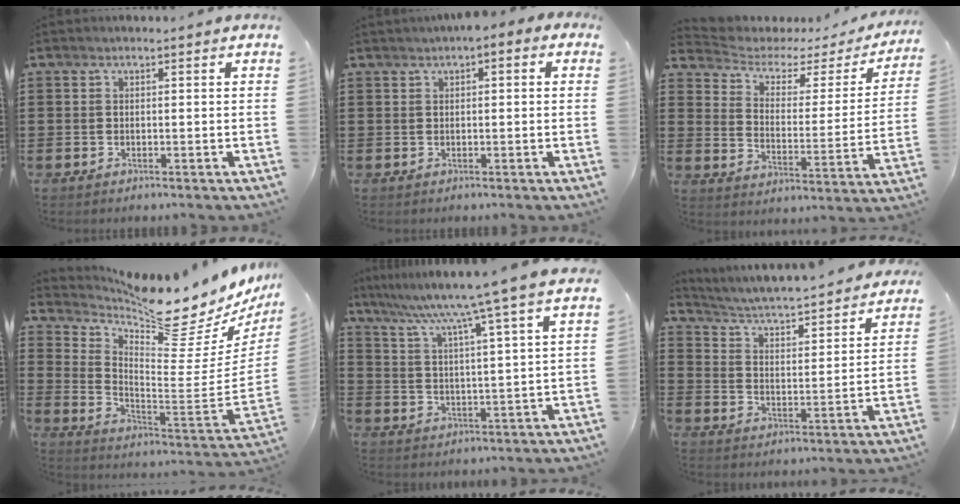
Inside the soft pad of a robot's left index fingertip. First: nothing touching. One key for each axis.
{"total": 1.4, "fx": 0.3, "fy": 0.6, "fz": 1.2, "tx": -0.025, "ty": 0.003, "tz": 0.004}
{"total": 3.5, "fx": 2.3, "fy": 2.2, "fz": 1.6, "tx": -0.051, "ty": -0.011, "tz": 0.030}
{"total": 9.5, "fx": 8.7, "fy": 0.7, "fz": 3.9, "tx": -0.089, "ty": -0.099, "tz": 0.139}
{"total": 8.4, "fx": 7.1, "fy": -2.0, "fz": 4.1, "tx": -0.108, "ty": -0.050, "tz": 0.109}
{"total": 3.0, "fx": 2.8, "fy": 0.0, "fz": 1.1, "tx": -0.040, "ty": -0.036, "tz": 0.035}